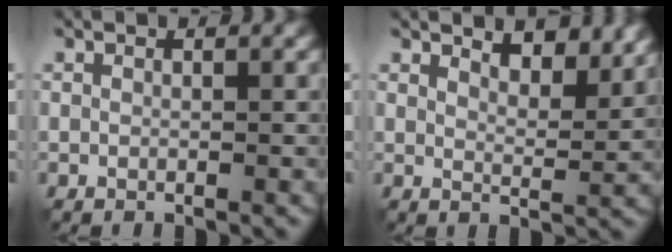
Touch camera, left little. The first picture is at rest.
{"total": 4.3, "force": [3.5, 1.2, 2.1], "torque": [-0.039, -0.005, 0.047]}